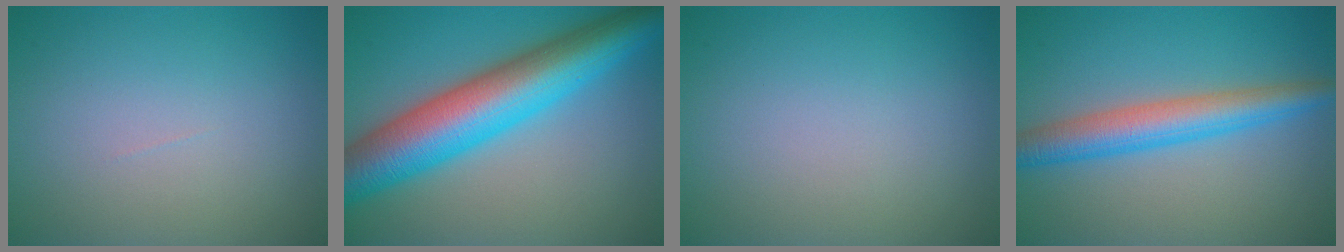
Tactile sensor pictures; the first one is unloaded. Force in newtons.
{"total": 11.4, "press": 11.4, "slide": 0.2}
{"total": 0.0}
{"total": 5.0, "press": 5.0, "slide": 0.1}